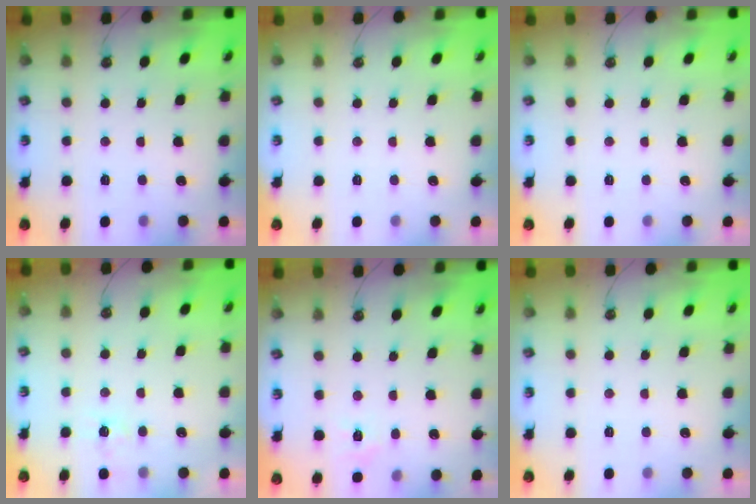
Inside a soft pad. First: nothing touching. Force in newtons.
{"total": 0.0}
{"total": 0.0}
{"total": 5.0, "press": 4.9, "slide": 0.8}
{"total": 4.3, "press": 4.3, "slide": 0.6}
{"total": 0.0}